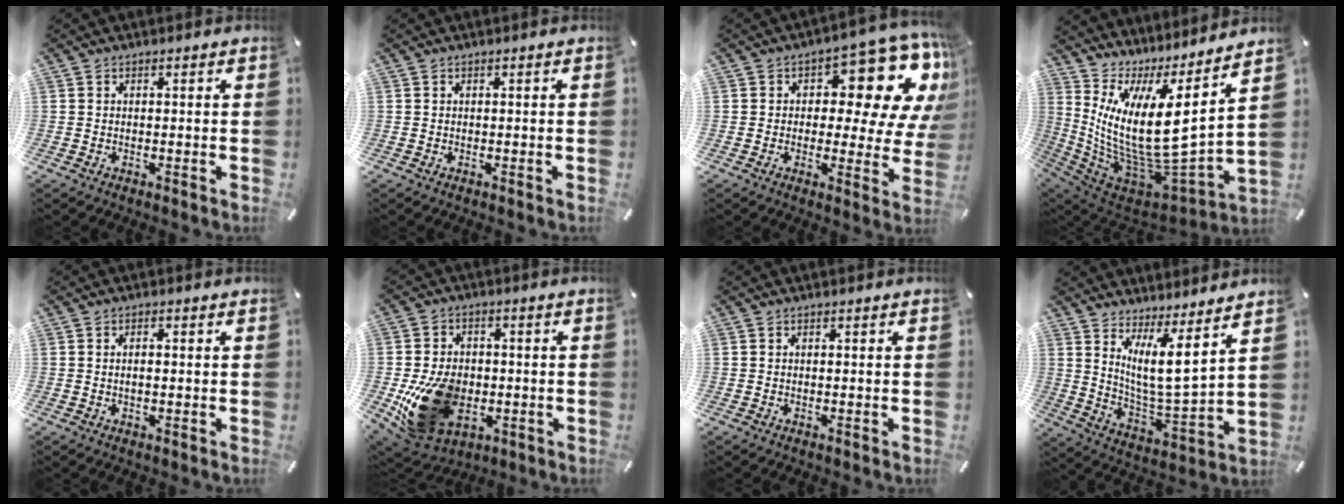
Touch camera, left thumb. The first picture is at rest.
{"total": 0.0}
{"total": 15.3, "force": [7.3, 7.7, 11.1], "torque": [-0.129, -0.068, 0.115]}
{"total": 16.3, "force": [2.4, 6.0, 15.0], "torque": [-0.317, -0.083, 0.036]}
{"total": 1.6, "force": [-0.1, 0.6, 1.5], "torque": [-0.028, 0.001, -0.002]}
{"total": 17.4, "force": [-3.6, 13.0, 11.0], "torque": [-0.212, 0.009, -0.053]}
{"total": 0.0}
{"total": 10.8, "force": [6.9, 1.7, 8.1], "torque": [-0.144, -0.061, 0.119]}